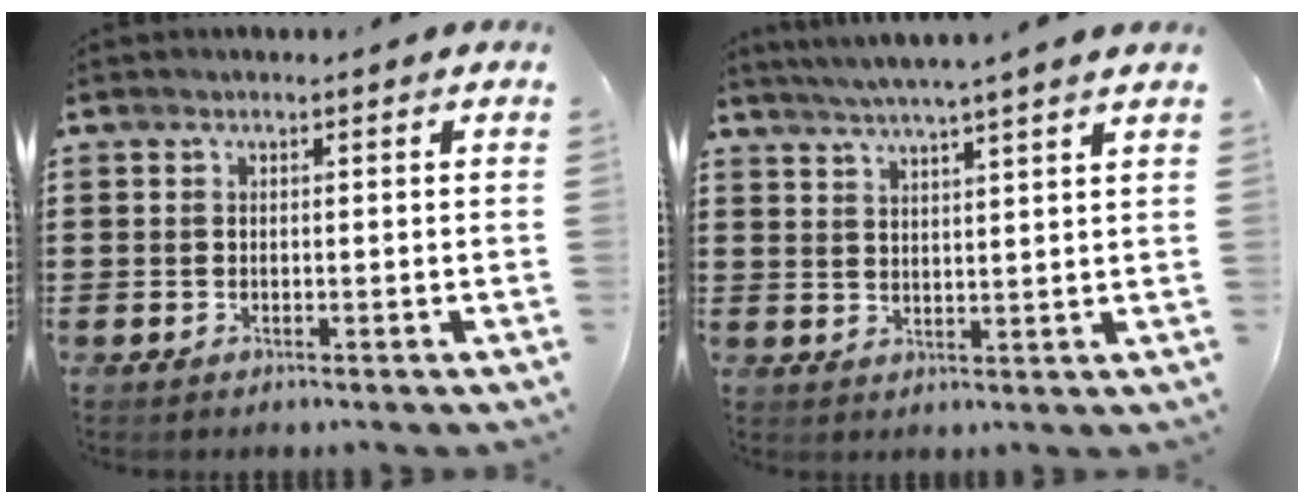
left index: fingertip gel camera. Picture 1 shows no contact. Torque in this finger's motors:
{"motor_torque": [2.14, 0.00, 0.35, 0.18]}